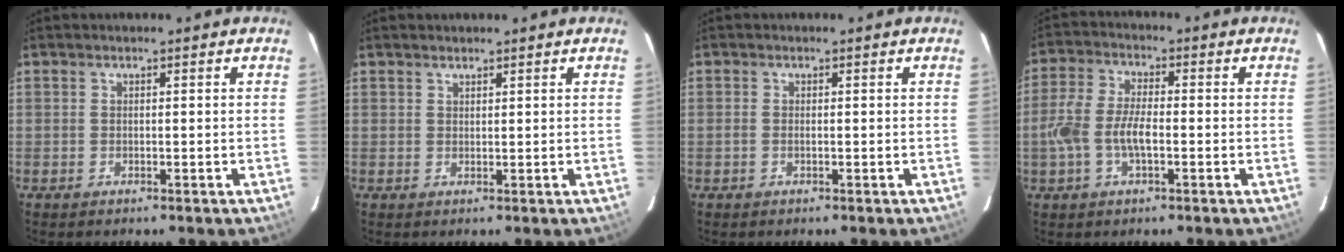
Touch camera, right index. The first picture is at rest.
{"total": 1.0, "force": [0.9, 0.5, 0.1], "torque": [-0.003, 0.002, 0.016]}
{"total": 0.8, "force": [-0.1, 0.3, 0.7], "torque": [-0.016, -0.001, -0.005]}
{"total": 7.9, "force": [-1.9, 3.3, 6.9], "torque": [-0.147, 0.003, -0.037]}